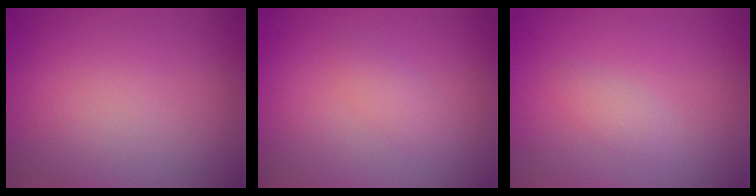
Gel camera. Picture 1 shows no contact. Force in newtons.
{"total": 1.4, "press": 1.4, "slide": 0.1}
{"total": 1.2, "press": 1.2, "slide": 0.0}